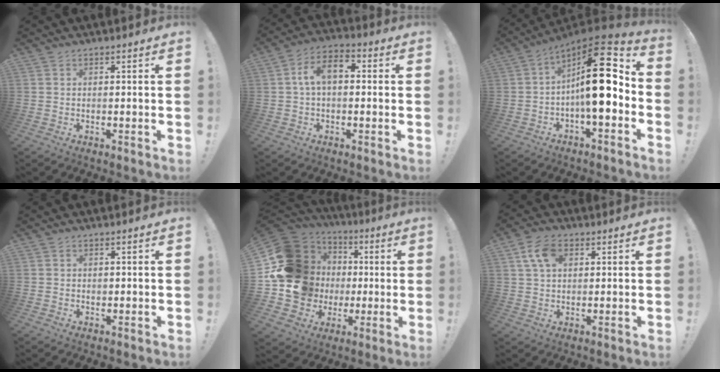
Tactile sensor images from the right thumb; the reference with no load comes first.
{"total": 8.3, "force": [1.1, 4.6, 6.8], "torque": [-0.118, 0.011, 0.020]}
{"total": 19.2, "force": [1.2, 6.7, 17.9], "torque": [-0.271, 0.001, 0.016]}
{"total": 0.7, "force": [-0.1, 0.6, 0.2], "torque": [-0.008, 0.003, -0.002]}
{"total": 21.7, "force": [1.7, 19.3, 9.8], "torque": [-0.166, -0.008, 0.086]}
{"total": 9.1, "force": [3.3, 5.9, 6.1], "torque": [-0.099, 0.005, 0.064]}